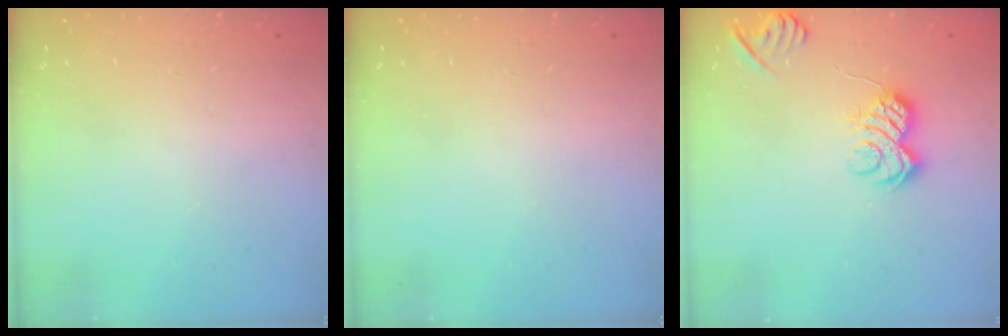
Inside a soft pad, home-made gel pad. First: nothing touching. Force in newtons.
{"total": 0.0}
{"total": 9.0, "press": 9.0, "slide": 0.7}